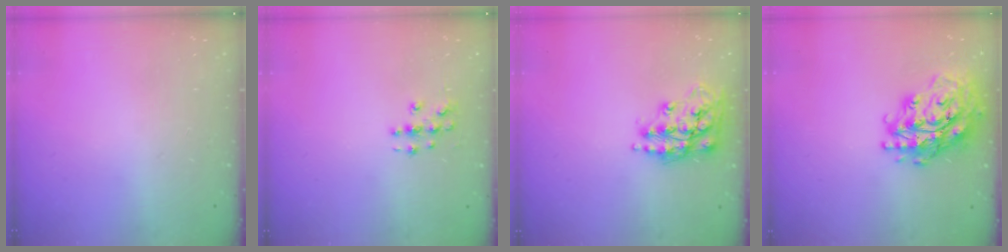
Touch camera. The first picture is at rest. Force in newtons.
{"total": 3.5, "press": 3.4, "slide": 0.2}
{"total": 14.8, "press": 14.7, "slide": 1.5}
{"total": 21.0, "press": 20.9, "slide": 2.7}